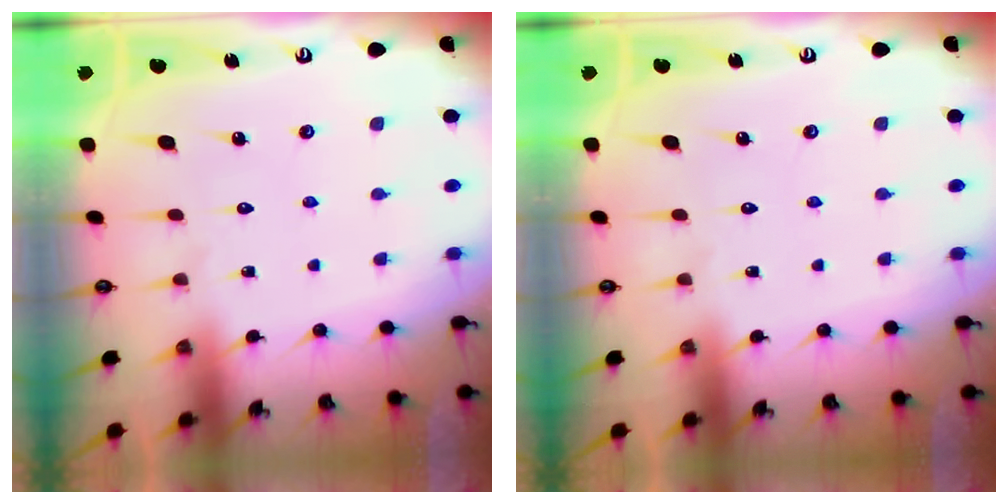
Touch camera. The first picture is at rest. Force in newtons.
{"total": 0.0}